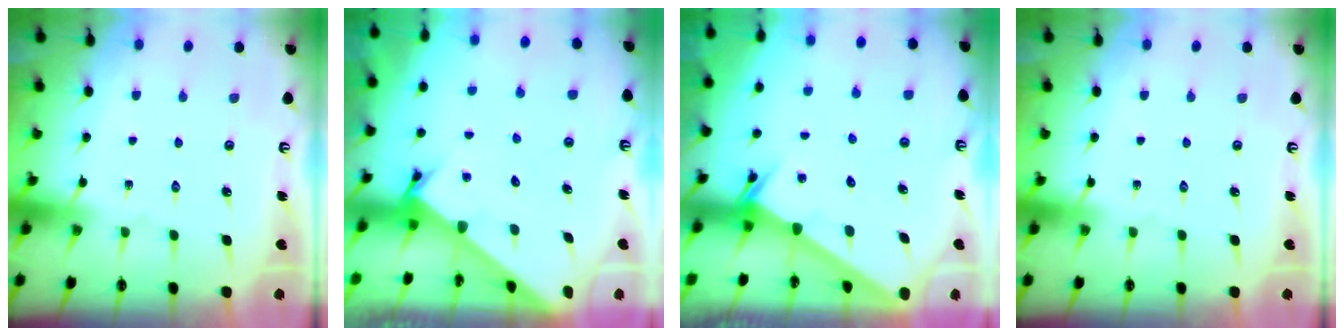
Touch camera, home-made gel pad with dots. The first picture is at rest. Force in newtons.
{"total": 2.2, "press": 2.2, "slide": 0.2}
{"total": 2.7, "press": 2.7, "slide": 0.3}
{"total": 0.0}